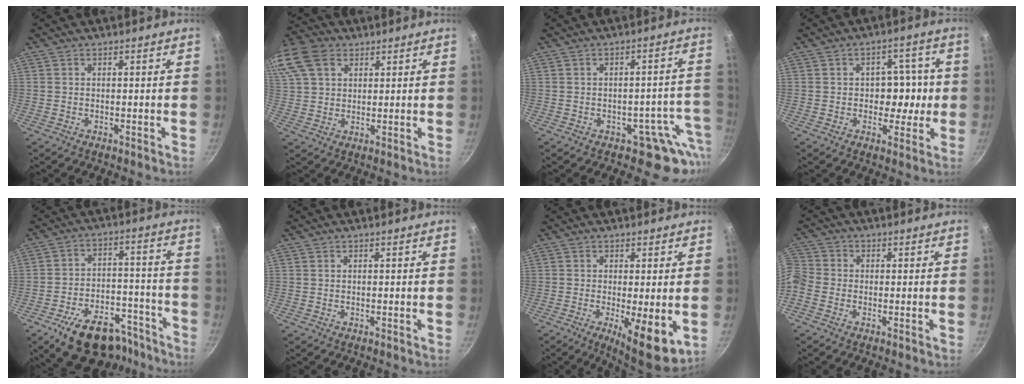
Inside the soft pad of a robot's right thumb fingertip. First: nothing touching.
{"total": 20.4, "force": [9.2, 14.7, 10.7], "torque": [-0.269, 0.049, 0.172]}
{"total": 9.0, "force": [-4.6, 6.4, 4.5], "torque": [0.034, 0.051, -0.040]}
{"total": 7.3, "force": [-0.4, 5.7, 4.5], "torque": [-0.006, 0.009, -0.008]}
{"total": 19.3, "force": [-13.4, 10.1, 9.7], "torque": [-0.107, 0.084, -0.188]}
{"total": 0.0}
{"total": 9.2, "force": [-1.7, 2.4, 8.8], "torque": [-0.122, -0.015, -0.015]}
{"total": 6.2, "force": [-2.1, 5.0, 3.0], "torque": [-0.074, 0.020, -0.064]}